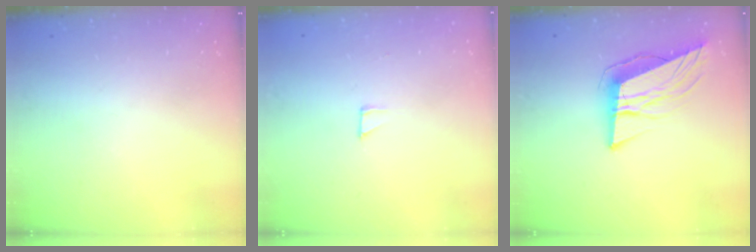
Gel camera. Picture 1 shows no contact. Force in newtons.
{"total": 2.5, "press": 2.5, "slide": 0.1}
{"total": 11.7, "press": 11.2, "slide": 3.6}